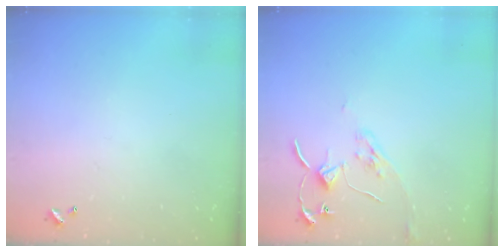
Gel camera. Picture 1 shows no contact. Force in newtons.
{"total": 7.8, "press": 7.8, "slide": 0.3}